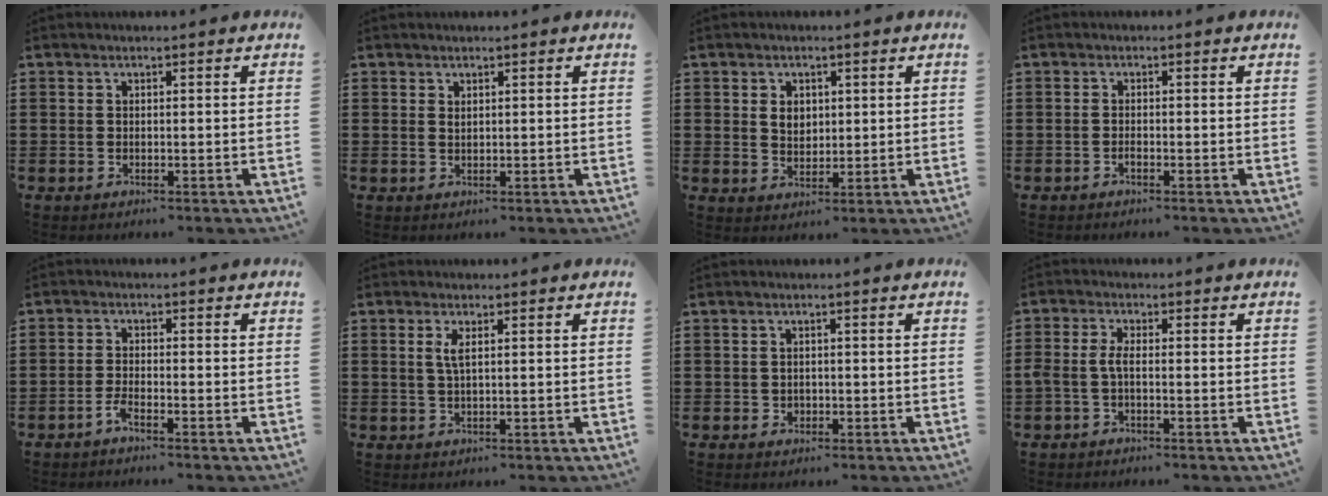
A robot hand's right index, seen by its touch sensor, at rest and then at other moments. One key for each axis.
{"total": 0.7, "fx": 0.6, "fy": 0.3, "fz": 0.3, "tx": -0.007, "ty": 0.001, "tz": 0.011}
{"total": 2.9, "fx": 0.9, "fy": 2.2, "fz": 1.7, "tx": -0.040, "ty": 0.010, "tz": 0.014}
{"total": 0.8, "fx": -0.6, "fy": 0.2, "fz": 0.5, "tx": -0.012, "ty": -0.005, "tz": -0.010}
{"total": 2.1, "fx": -1.6, "fy": 0.2, "fz": 1.3, "tx": -0.033, "ty": -0.002, "tz": -0.032}
{"total": 2.0, "fx": 0.6, "fy": 0.4, "fz": 1.9, "tx": -0.040, "ty": 0.002, "tz": 0.009}
{"total": 1.0, "fx": 0.0, "fy": 1.0, "fz": 0.3, "tx": -0.009, "ty": 0.005, "tz": -0.002}
{"total": 2.4, "fx": -0.8, "fy": 0.7, "fz": 2.2, "tx": -0.064, "ty": -0.005, "tz": -0.023}